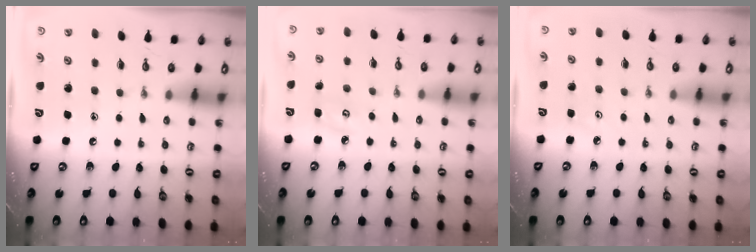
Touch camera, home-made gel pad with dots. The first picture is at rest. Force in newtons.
{"total": 4.9, "press": 4.9, "slide": 0.5}
{"total": 2.8, "press": 2.8, "slide": 0.4}